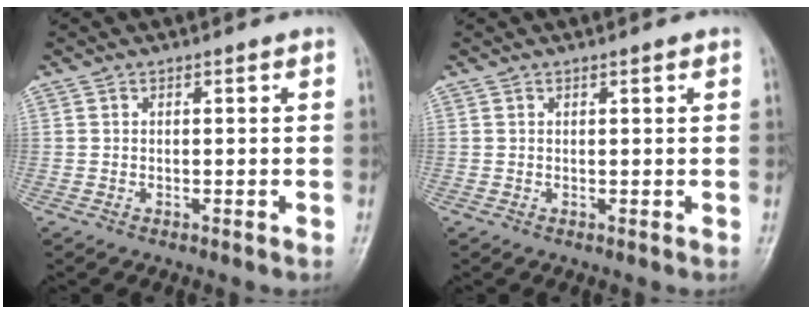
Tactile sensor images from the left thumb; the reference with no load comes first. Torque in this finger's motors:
{"motor_torque": [-0.15, -0.13, -0.11, -0.15, 0.05]}